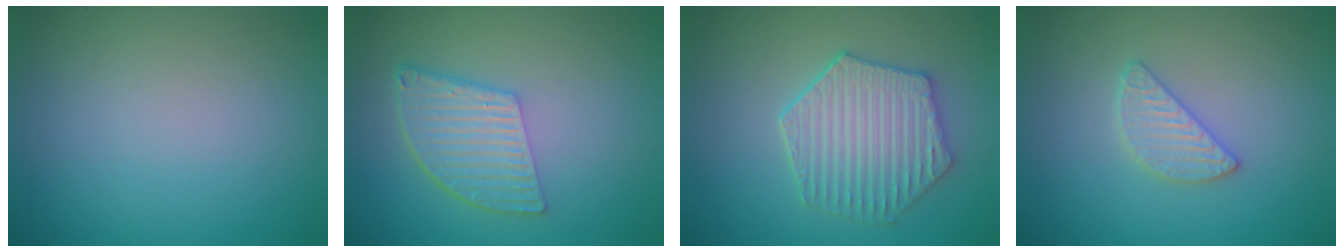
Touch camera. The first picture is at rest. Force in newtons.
{"total": 5.1, "press": 3.7, "slide": 3.5}
{"total": 5.2, "press": 4.4, "slide": 2.7}
{"total": 2.4, "press": 2.3, "slide": 0.3}